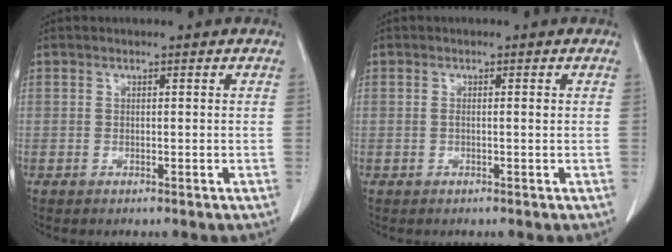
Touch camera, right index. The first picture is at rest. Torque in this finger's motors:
{"motor_torque": [0.05, -0.05, 0.05, -0.01]}